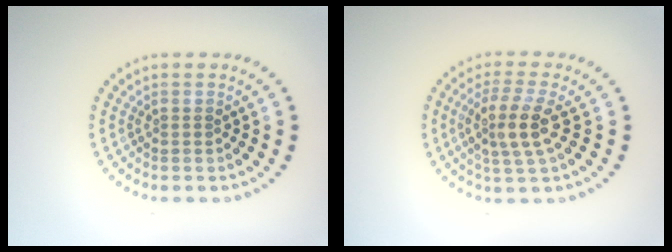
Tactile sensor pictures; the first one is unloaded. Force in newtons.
{"total": 3.7, "press": 3.3, "slide": 1.6}